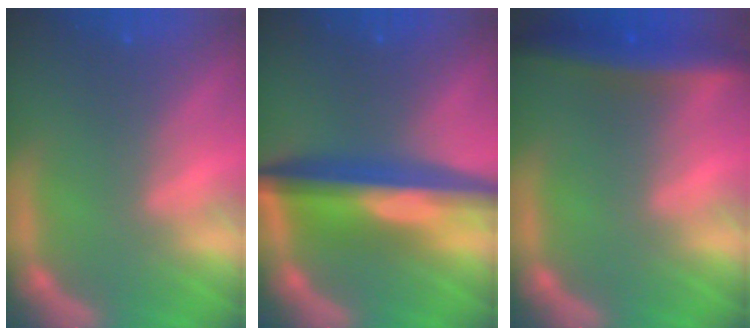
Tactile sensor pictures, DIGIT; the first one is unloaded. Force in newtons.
{"total": 8.5}
{"total": 5.5}